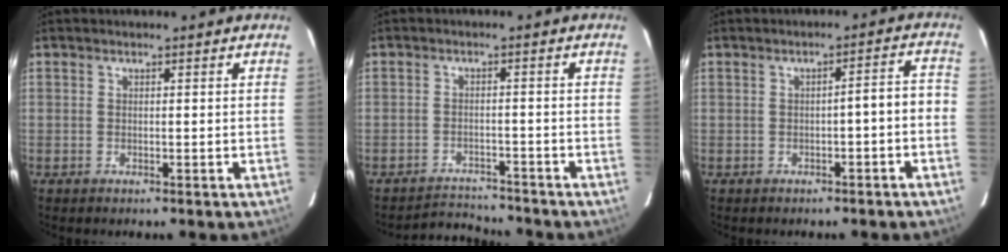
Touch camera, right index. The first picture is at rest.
{"total": 4.4, "force": [-4.2, 0.4, -1.2], "torque": [0.021, 0.003, -0.067]}
{"total": 3.6, "force": [-1.4, 0.6, 3.3], "torque": [-0.035, 0.021, -0.020]}